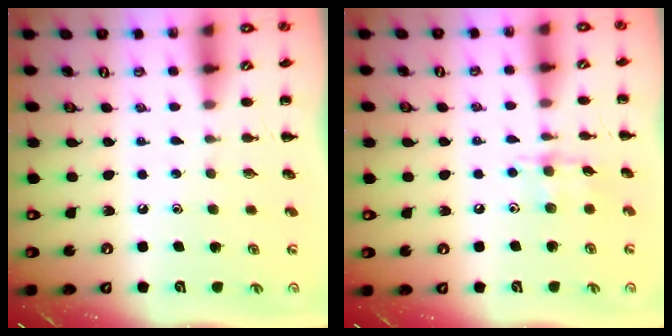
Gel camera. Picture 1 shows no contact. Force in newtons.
{"total": 7.4, "press": 7.3, "slide": 0.6}